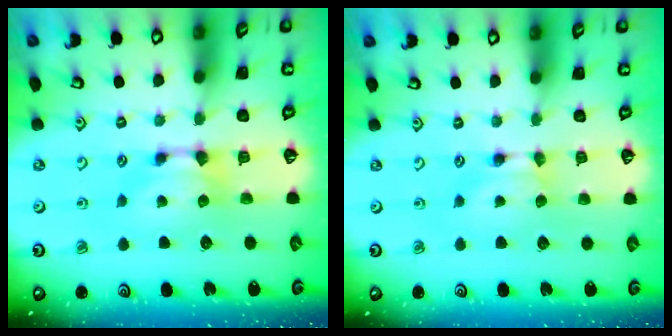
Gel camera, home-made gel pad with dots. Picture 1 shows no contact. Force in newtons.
{"total": 0.0}